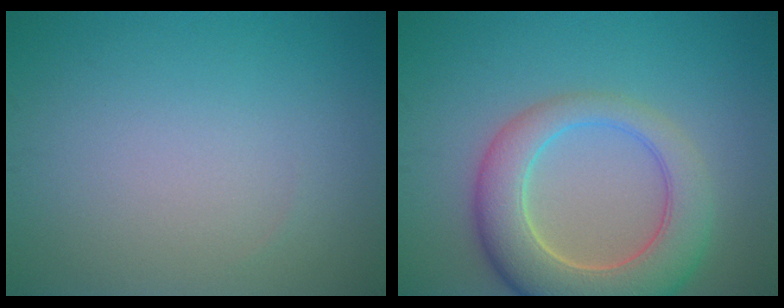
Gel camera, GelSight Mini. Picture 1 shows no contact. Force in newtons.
{"total": 7.8, "press": 7.8, "slide": 1.0}